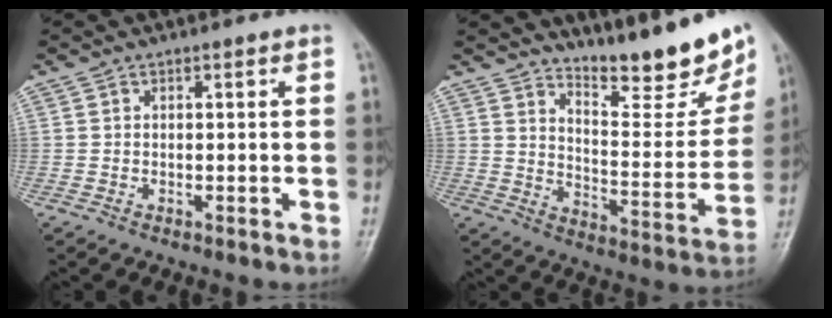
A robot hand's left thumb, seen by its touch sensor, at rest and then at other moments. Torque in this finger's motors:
{"motor_torque": [0.45, 0.17, 0.37, -0.23, 0.05]}